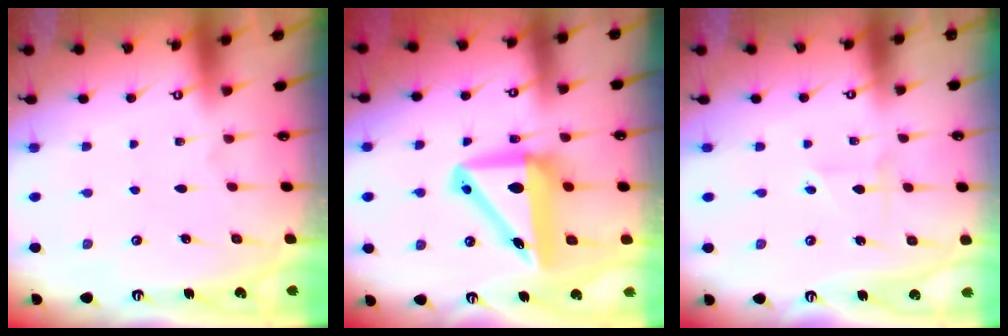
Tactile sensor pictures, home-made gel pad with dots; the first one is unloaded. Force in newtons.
{"total": 12.0, "press": 11.5, "slide": 3.4}
{"total": 1.8, "press": 1.7, "slide": 0.2}